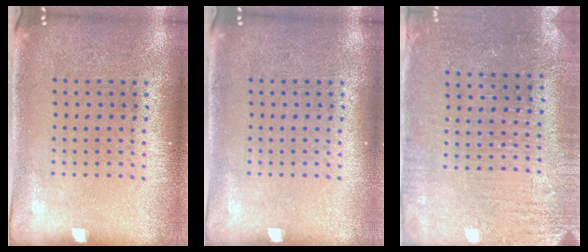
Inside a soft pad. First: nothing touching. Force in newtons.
{"total": 0.0}
{"total": 3.1, "press": 2.8, "slide": 1.3}